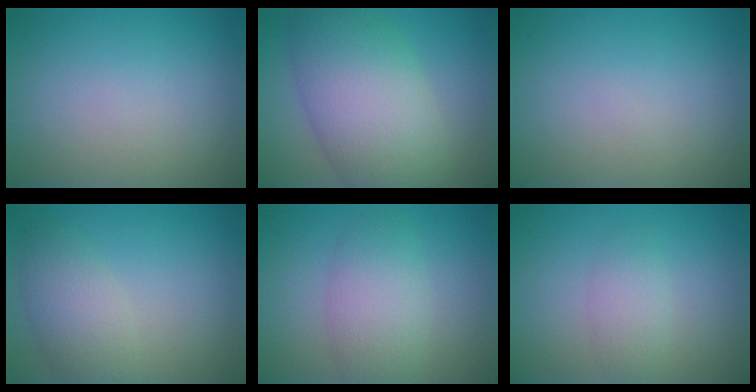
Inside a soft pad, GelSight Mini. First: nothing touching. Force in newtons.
{"total": 9.9, "press": 9.9, "slide": 0.5}
{"total": 0.0}
{"total": 3.5, "press": 3.5, "slide": 0.2}
{"total": 4.5, "press": 4.5, "slide": 0.1}
{"total": 1.9, "press": 1.9, "slide": 0.1}